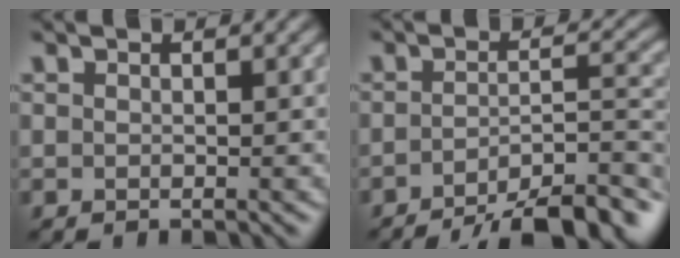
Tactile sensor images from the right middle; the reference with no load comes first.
{"total": 9.8, "force": [-7.5, 2.9, 5.6], "torque": [-0.080, 0.005, -0.107]}